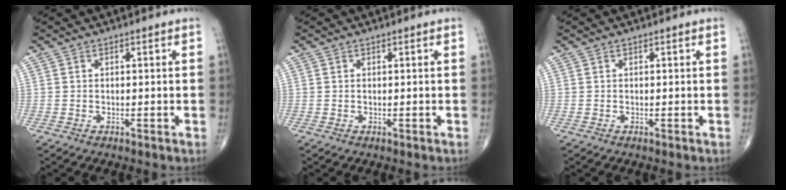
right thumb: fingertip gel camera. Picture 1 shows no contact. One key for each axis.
{"total": 0.0}
{"total": 0.0}